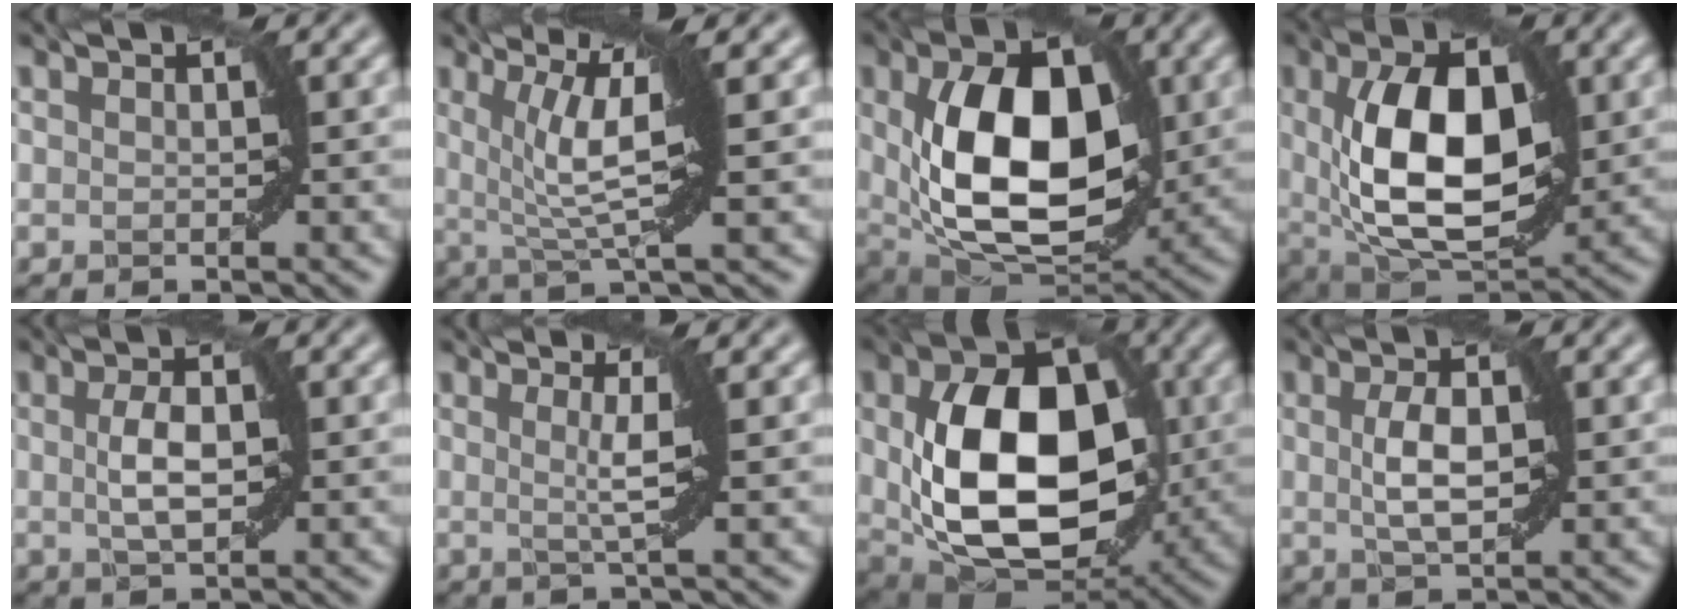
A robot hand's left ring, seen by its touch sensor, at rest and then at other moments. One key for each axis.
{"total": 6.4, "fx": 1.5, "fy": 1.1, "fz": 6.1, "tx": -0.111, "ty": -0.003, "tz": 0.028}
{"total": 12.6, "fx": 0.9, "fy": 7.5, "fz": 10.1, "tx": -0.163, "ty": -0.009, "tz": 0.020}
{"total": 11.5, "fx": 1.0, "fy": 6.2, "fz": 9.6, "tx": -0.165, "ty": -0.003, "tz": 0.020}
{"total": 3.1, "fx": 0.2, "fy": 1.2, "fz": 2.9, "tx": -0.060, "ty": 0.001, "tz": 0.004}
{"total": 2.7, "fx": 0.4, "fy": 0.3, "fz": 2.6, "tx": -0.045, "ty": -0.004, "tz": 0.007}
{"total": 13.1, "fx": 0.1, "fy": 8.5, "fz": 10.0, "tx": -0.171, "ty": -0.011, "tz": 0.010}
{"total": 3.5, "fx": 0.3, "fy": 1.4, "fz": 3.2, "tx": -0.067, "ty": 0.002, "tz": 0.007}